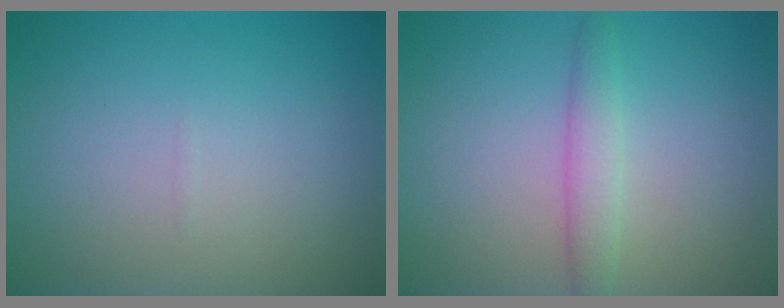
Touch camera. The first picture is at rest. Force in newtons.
{"total": 2.1, "press": 2.1, "slide": 0.1}